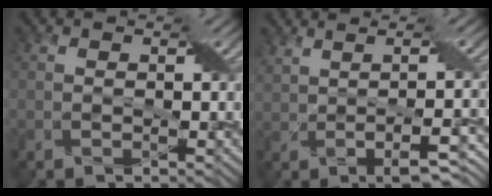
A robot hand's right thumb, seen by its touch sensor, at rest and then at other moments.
{"total": 9.5, "force": [0.7, 2.8, 9.1], "torque": [-0.125, 0.025, 0.018]}